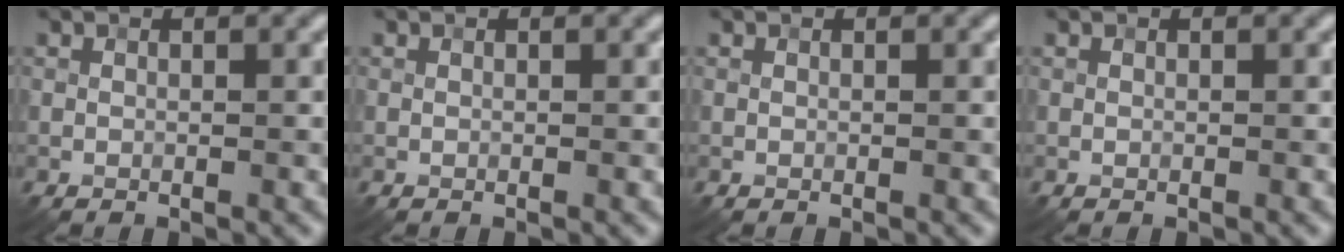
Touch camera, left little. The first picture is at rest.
{"total": 0.0}
{"total": 0.0}
{"total": 0.0}